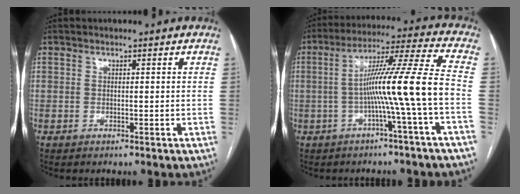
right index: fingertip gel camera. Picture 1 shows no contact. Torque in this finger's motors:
{"motor_torque": [1.70, -0.44, 0.90, 0.21]}